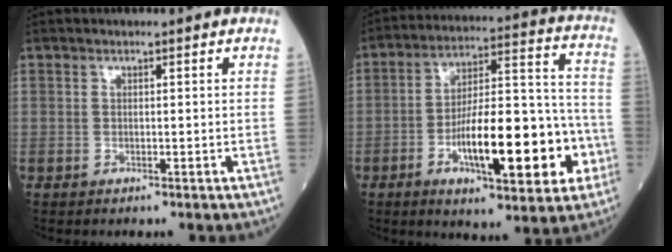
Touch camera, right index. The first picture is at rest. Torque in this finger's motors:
{"motor_torque": [2.14, 0.00, 1.05, 0.21]}